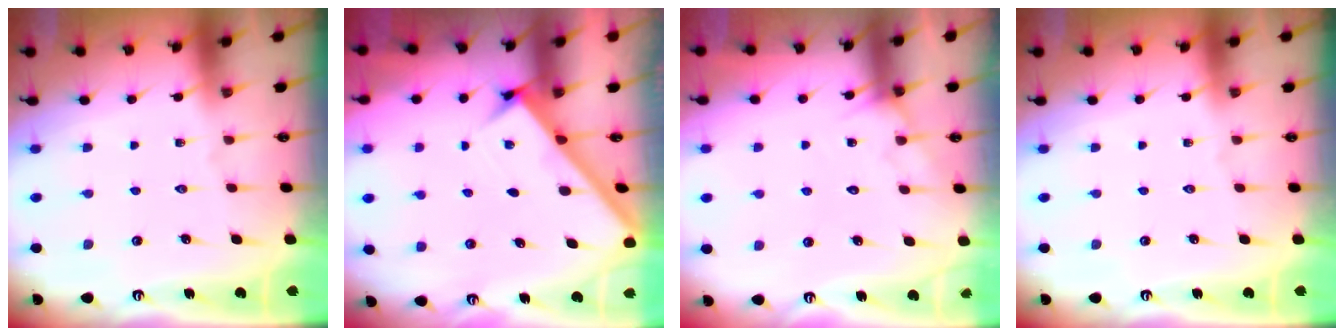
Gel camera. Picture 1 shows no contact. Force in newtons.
{"total": 2.7, "press": 2.7, "slide": 0.4}
{"total": 5.4, "press": 5.3, "slide": 0.4}
{"total": 0.0}